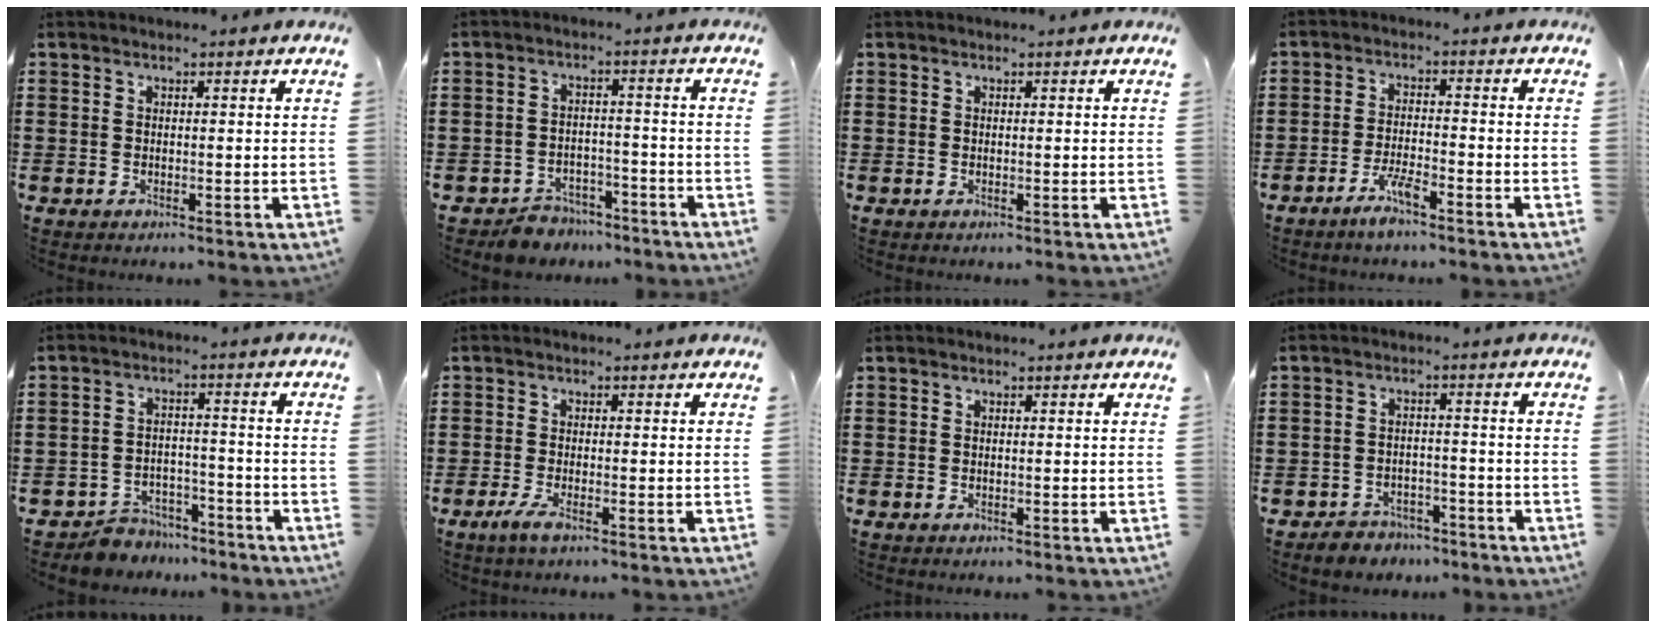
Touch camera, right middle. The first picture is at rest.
{"total": 4.4, "force": [-4.3, 1.1, -0.1], "torque": [-0.004, 0.007, -0.089]}
{"total": 0.0}
{"total": 4.1, "force": [-2.9, 0.5, 2.7], "torque": [-0.060, 0.002, -0.058]}
{"total": 5.6, "force": [-5.5, 1.4, 0.0], "torque": [-0.008, 0.013, -0.114]}
{"total": 2.4, "force": [-1.4, 0.4, 1.9], "torque": [-0.047, -0.007, -0.031]}
{"total": 0.0}
{"total": 3.5, "force": [-3.3, 1.0, -0.2], "torque": [-0.005, 0.004, -0.072]}